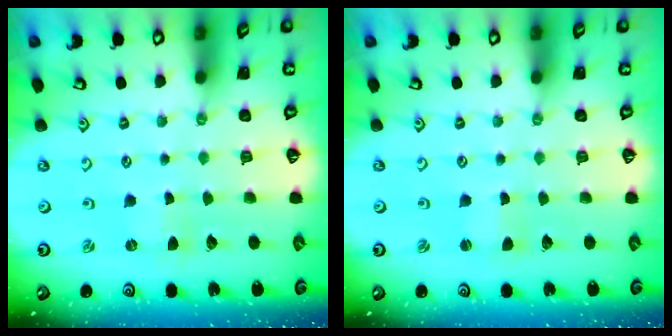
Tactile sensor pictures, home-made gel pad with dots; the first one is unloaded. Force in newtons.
{"total": 0.8, "press": 0.8, "slide": 0.3}